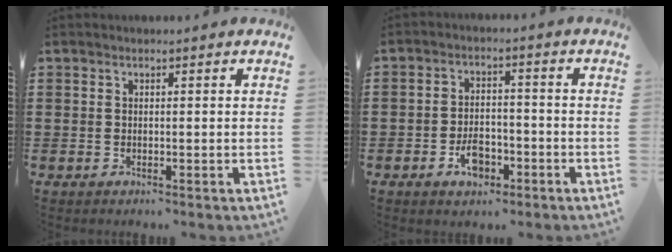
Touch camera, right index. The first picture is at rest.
{"total": 5.0, "force": [-2.6, 3.1, 2.9], "torque": [-0.047, 0.003, -0.051]}